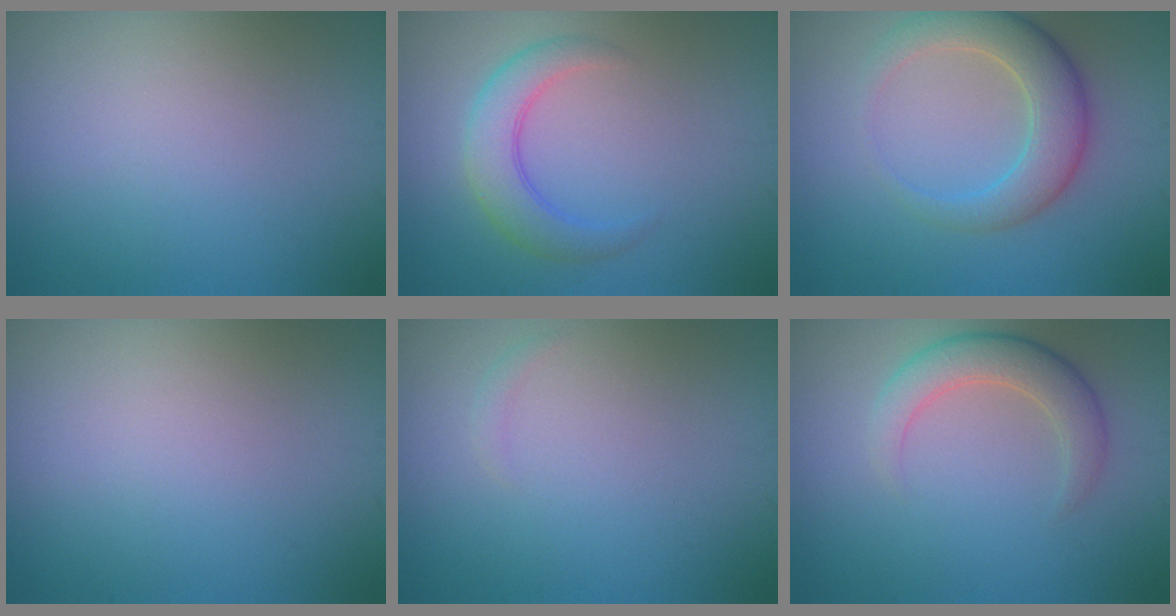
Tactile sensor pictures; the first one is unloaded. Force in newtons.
{"total": 3.9, "press": 3.9, "slide": 0.2}
{"total": 5.1, "press": 5.0, "slide": 0.5}
{"total": 0.0}
{"total": 0.7, "press": 0.7, "slide": 0.0}
{"total": 3.8, "press": 3.8, "slide": 0.4}